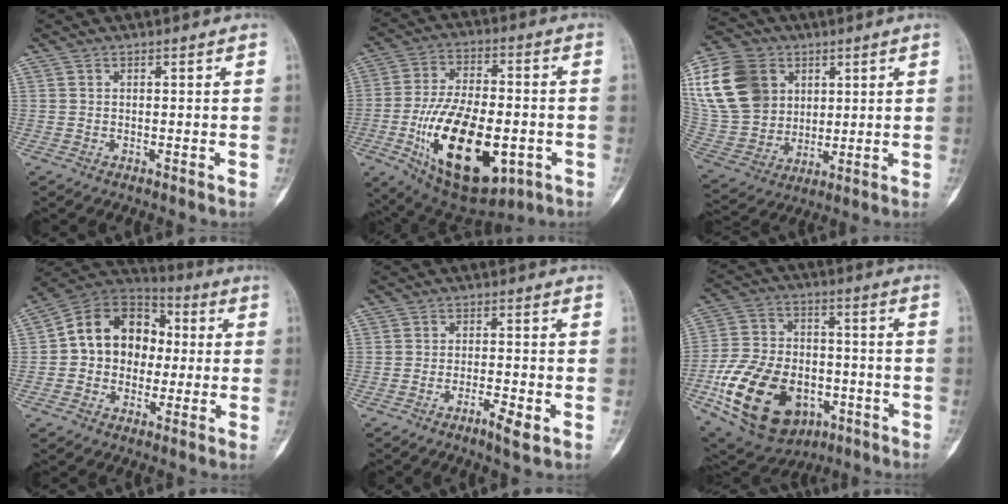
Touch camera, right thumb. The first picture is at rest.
{"total": 23.5, "force": [-6.6, 11.8, 19.2], "torque": [-0.319, 0.009, -0.089]}
{"total": 20.3, "force": [6.5, 15.9, 10.8], "torque": [-0.213, 0.004, 0.132]}
{"total": 15.6, "force": [0.8, 12.3, 9.5], "torque": [-0.110, 0.037, 0.005]}
{"total": 4.1, "force": [-2.1, 0.7, 3.5], "torque": [-0.064, 0.006, -0.039]}
{"total": 23.0, "force": [-8.1, 15.1, 15.3], "torque": [-0.270, 0.027, -0.122]}